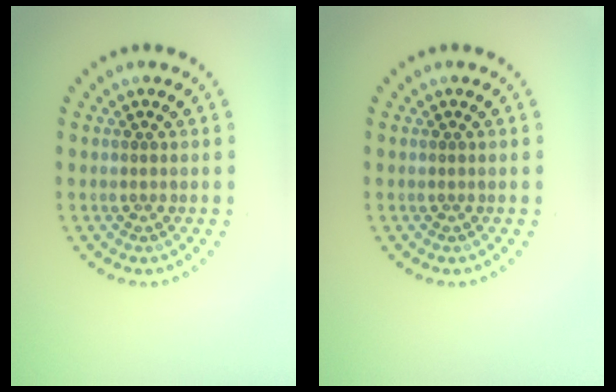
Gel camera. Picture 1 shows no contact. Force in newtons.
{"total": 0.0}